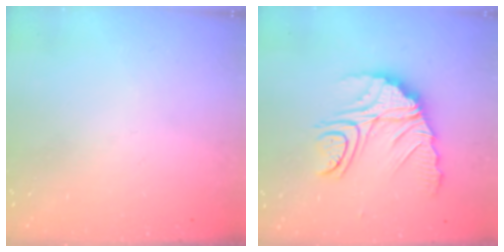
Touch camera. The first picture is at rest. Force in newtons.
{"total": 15.5, "press": 15.4, "slide": 1.8}